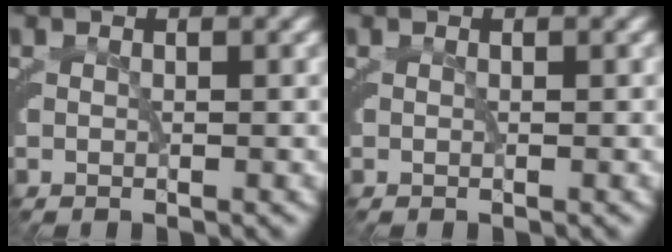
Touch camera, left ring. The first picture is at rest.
{"total": 0.0}